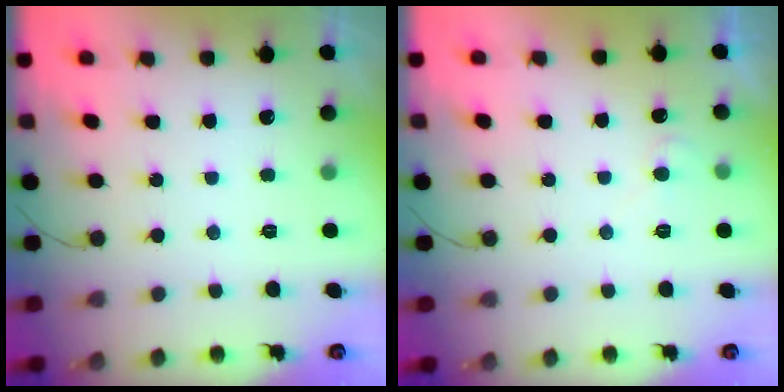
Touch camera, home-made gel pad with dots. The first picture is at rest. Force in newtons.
{"total": 4.0, "press": 4.0, "slide": 0.4}